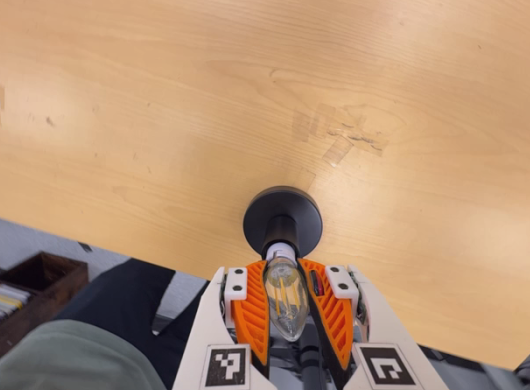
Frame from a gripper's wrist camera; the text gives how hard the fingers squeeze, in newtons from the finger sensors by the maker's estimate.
{"total": 23.0, "left": 23.4, "right": 22.6}